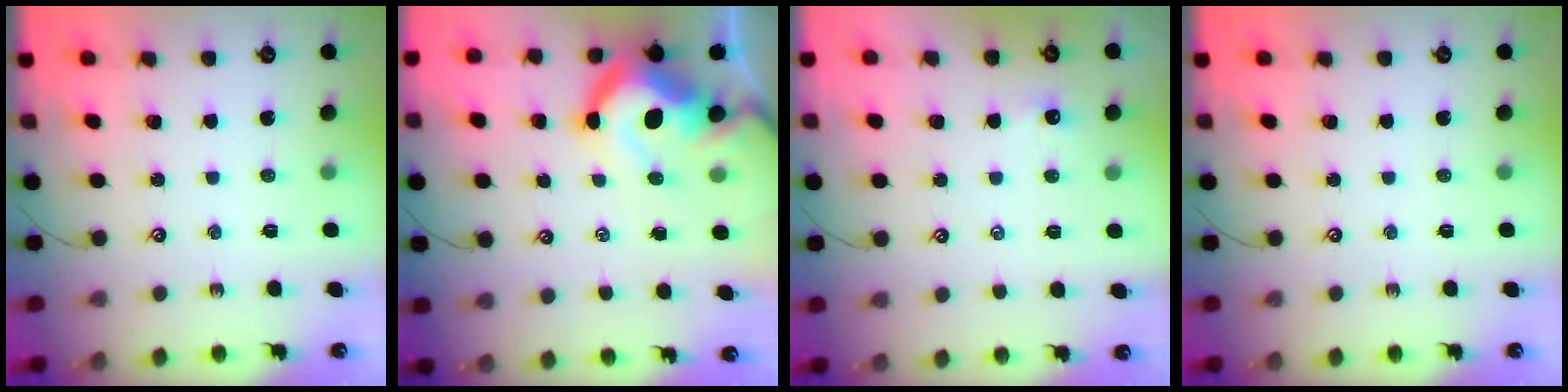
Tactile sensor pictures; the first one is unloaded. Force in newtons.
{"total": 15.9, "press": 15.7, "slide": 2.5}
{"total": 2.4, "press": 2.3, "slide": 0.3}
{"total": 0.0}